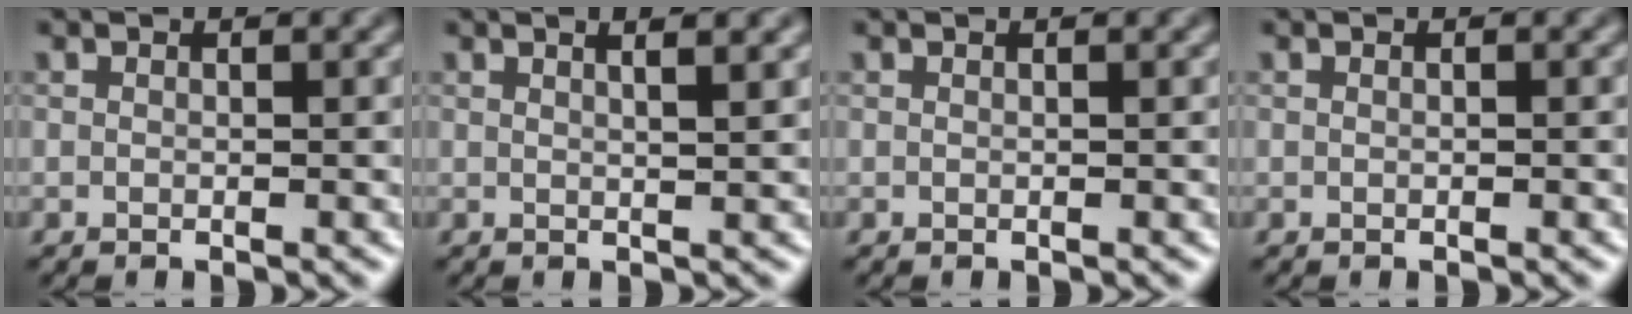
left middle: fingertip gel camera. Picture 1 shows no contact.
{"total": 3.6, "force": [1.9, 1.4, 2.6], "torque": [-0.008, 0.016, -0.005]}
{"total": 0.0}
{"total": 0.0}